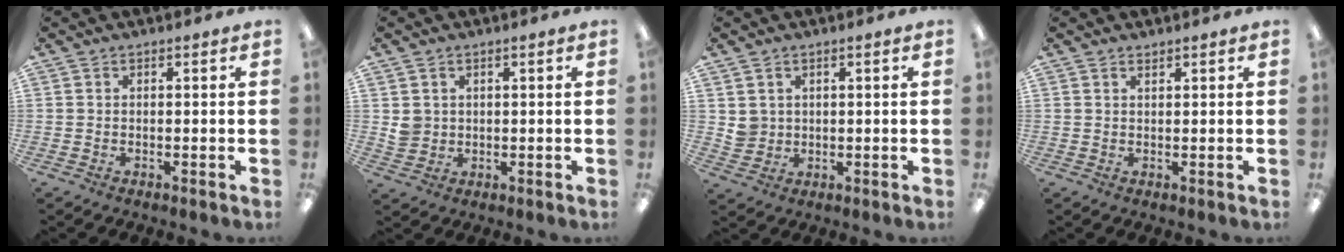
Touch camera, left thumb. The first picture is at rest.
{"total": 3.5, "force": [1.2, 3.2, 0.5], "torque": [-0.009, 0.003, 0.022]}
{"total": 3.7, "force": [1.6, 3.3, 0.3], "torque": [-0.009, 0.000, 0.031]}
{"total": 1.2, "force": [1.2, 0.1, 0.1], "torque": [-0.004, -0.001, 0.022]}